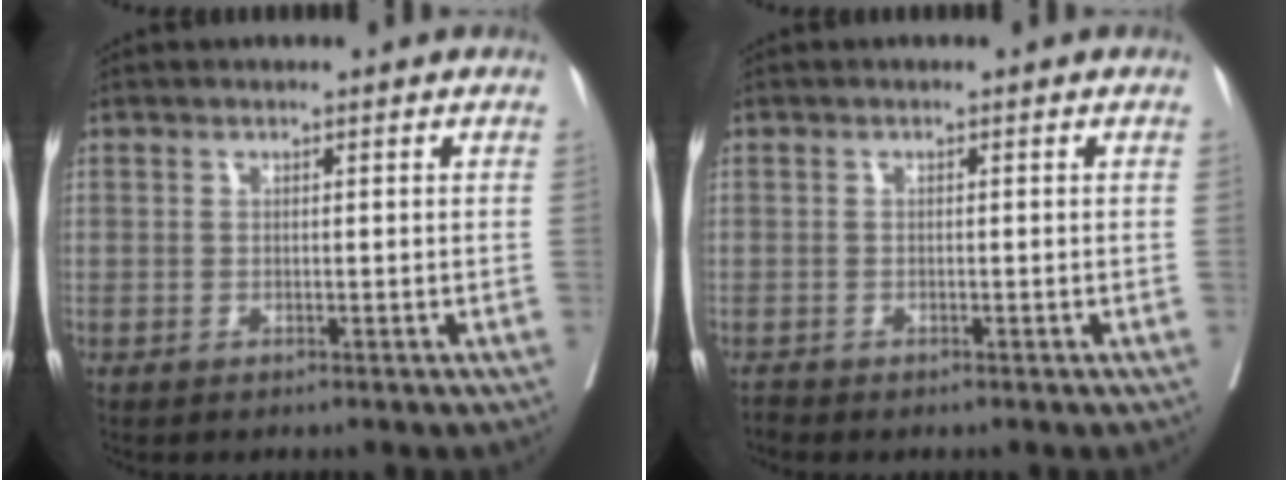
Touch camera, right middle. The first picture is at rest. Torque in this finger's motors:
{"motor_torque": [-0.06, 0.08, -0.01, -0.01]}